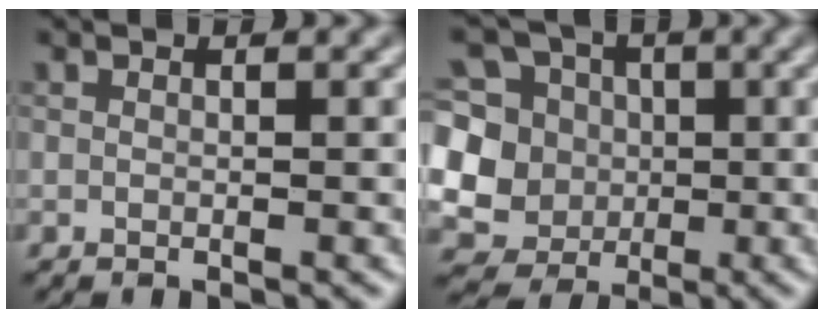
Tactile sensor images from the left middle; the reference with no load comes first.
{"total": 9.9, "force": [0.6, 9.3, 3.5], "torque": [-0.100, 0.042, -0.022]}